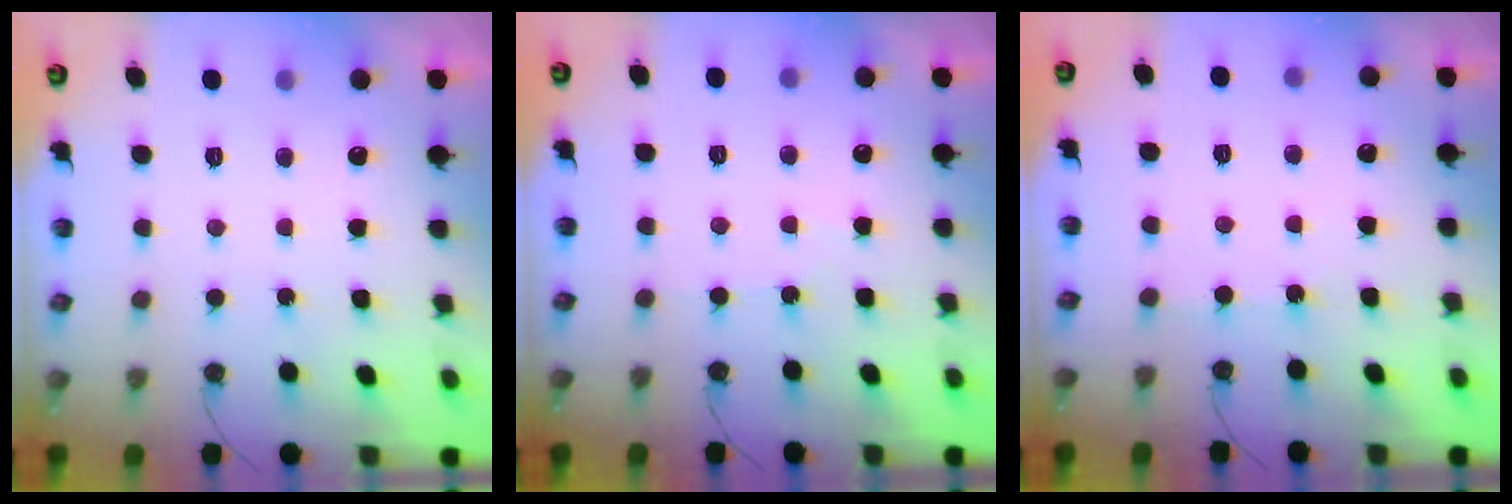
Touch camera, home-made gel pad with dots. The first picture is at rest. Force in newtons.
{"total": 3.6, "press": 3.5, "slide": 0.7}
{"total": 2.7, "press": 2.7, "slide": 0.5}